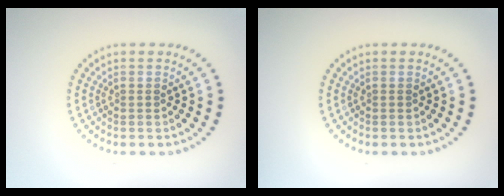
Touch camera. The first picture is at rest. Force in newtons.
{"total": 0.0}